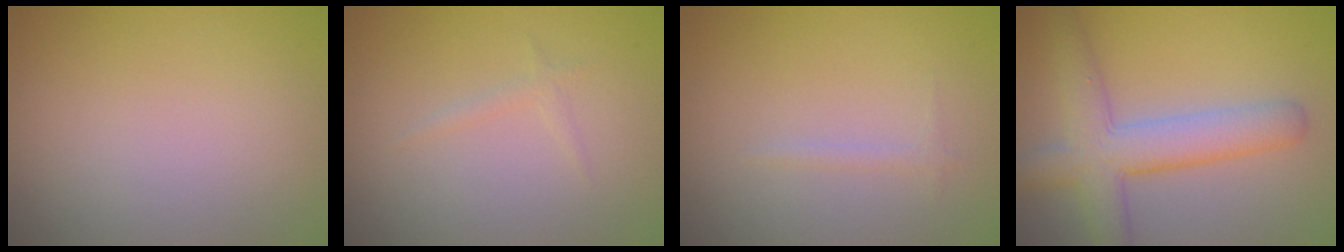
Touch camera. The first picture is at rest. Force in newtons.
{"total": 0.7, "press": 0.7, "slide": 0.1}
{"total": 0.7, "press": 0.7, "slide": 0.1}
{"total": 5.9, "press": 5.9, "slide": 0.1}